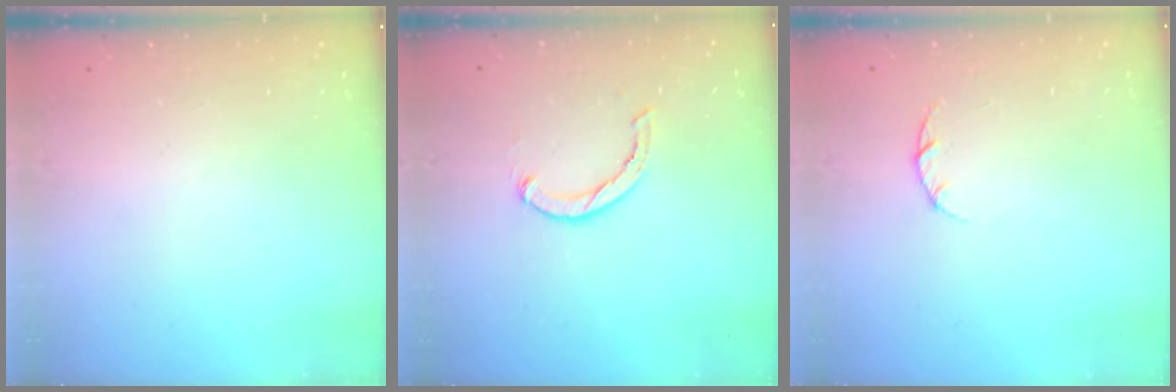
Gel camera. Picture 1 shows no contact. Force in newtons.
{"total": 1.9, "press": 1.9, "slide": 0.3}
{"total": 3.0, "press": 3.0, "slide": 0.4}